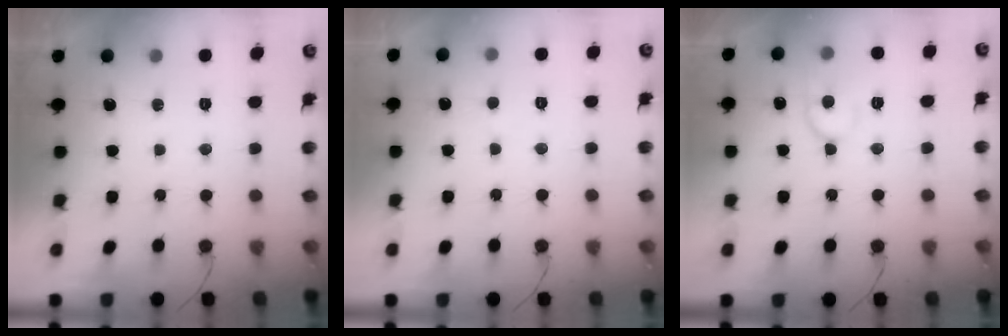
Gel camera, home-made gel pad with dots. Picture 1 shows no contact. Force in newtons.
{"total": 2.1, "press": 2.1, "slide": 0.1}
{"total": 10.3, "press": 10.3, "slide": 1.0}